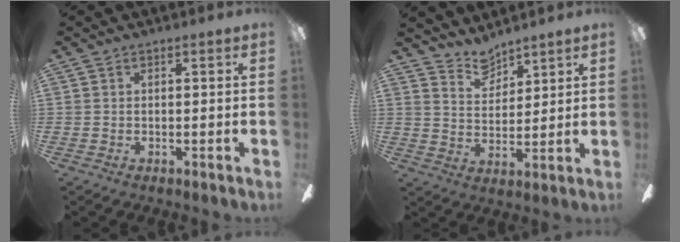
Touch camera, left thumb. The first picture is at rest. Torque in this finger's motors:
{"motor_torque": [0.01, -0.06, -0.01, -0.20, 0.03]}